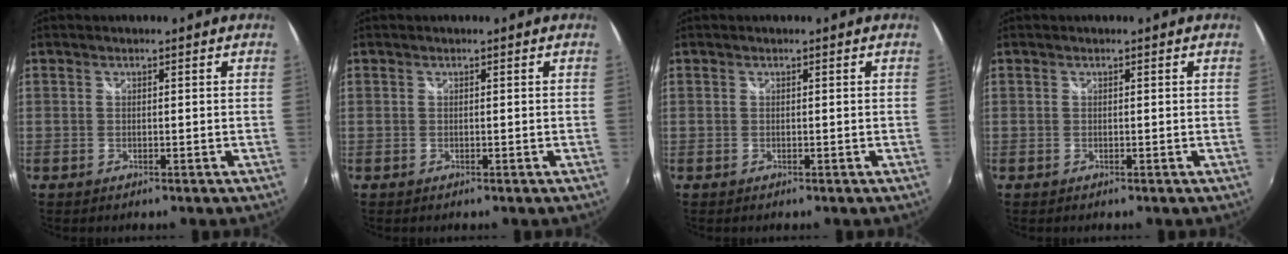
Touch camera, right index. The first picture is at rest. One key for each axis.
{"total": 0.0}
{"total": 0.0}
{"total": 0.0}